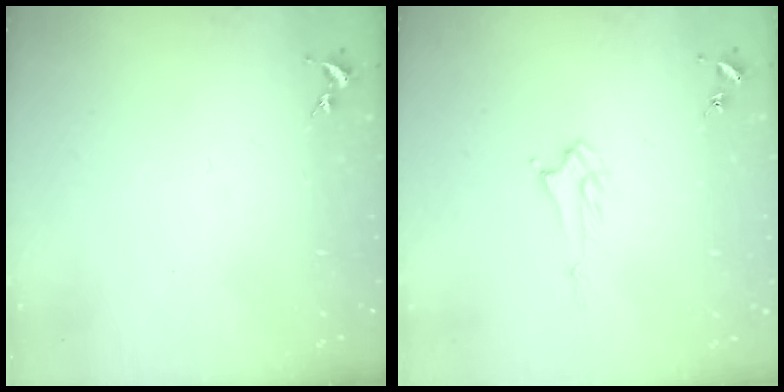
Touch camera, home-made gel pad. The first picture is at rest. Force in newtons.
{"total": 2.4, "press": 2.4, "slide": 0.3}